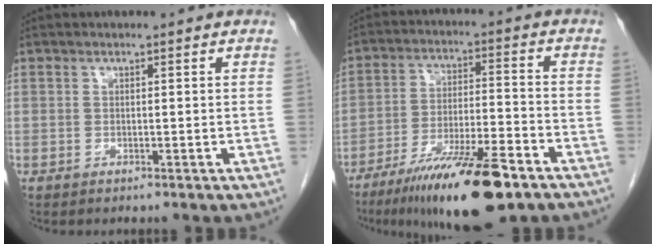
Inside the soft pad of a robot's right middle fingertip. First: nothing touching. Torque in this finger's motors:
{"motor_torque": [1.15, -0.99, 0.38, 0.16]}